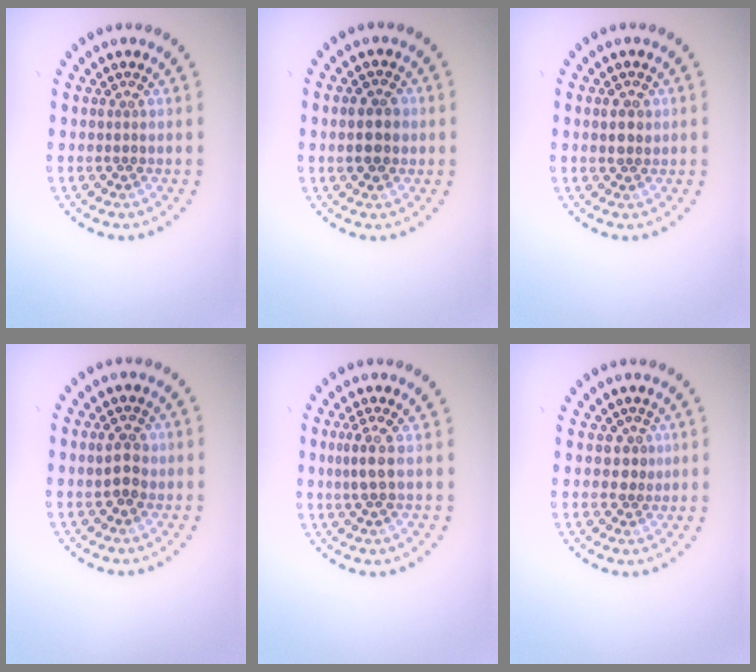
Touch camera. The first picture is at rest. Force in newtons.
{"total": 2.5, "press": 2.5, "slide": 0.2}
{"total": 1.6, "press": 1.6, "slide": 0.2}
{"total": 2.0, "press": 2.0, "slide": 0.2}
{"total": 2.2, "press": 1.6, "slide": 1.5}
{"total": 1.4, "press": 1.2, "slide": 0.6}